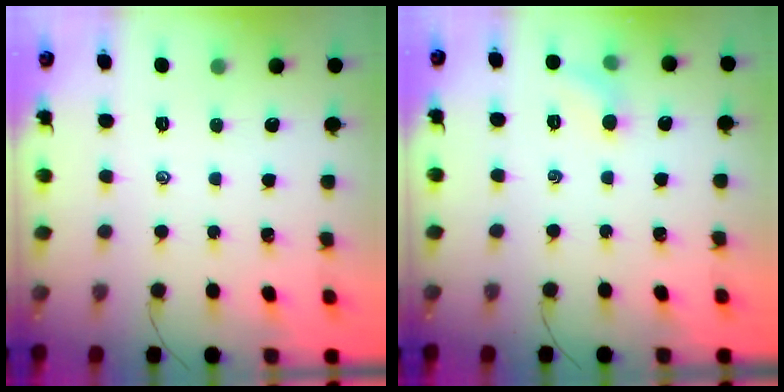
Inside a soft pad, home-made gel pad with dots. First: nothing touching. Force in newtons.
{"total": 5.6, "press": 5.3, "slide": 1.8}